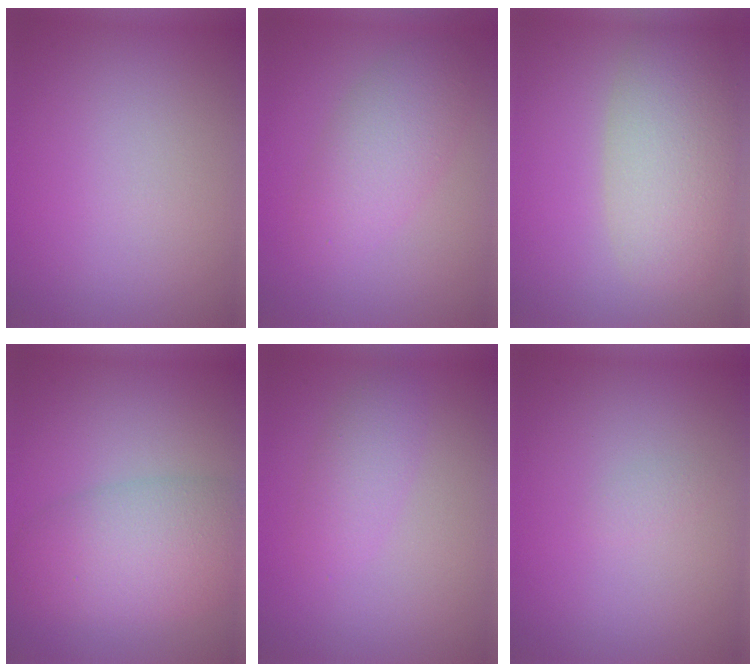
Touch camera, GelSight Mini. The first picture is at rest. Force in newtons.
{"total": 3.9, "press": 3.9, "slide": 0.1}
{"total": 6.0, "press": 6.0, "slide": 0.4}
{"total": 6.6, "press": 6.6, "slide": 0.2}
{"total": 2.0, "press": 2.0, "slide": 0.1}
{"total": 0.6, "press": 0.6, "slide": 0.1}